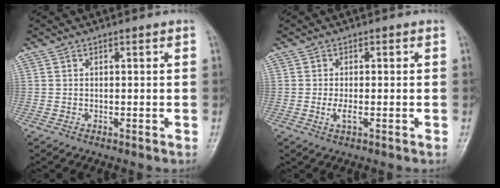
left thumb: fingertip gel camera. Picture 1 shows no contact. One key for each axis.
{"total": 2.3, "fx": -0.6, "fy": 0.9, "fz": 2.0, "tx": -0.043, "ty": -0.003, "tz": -0.013}